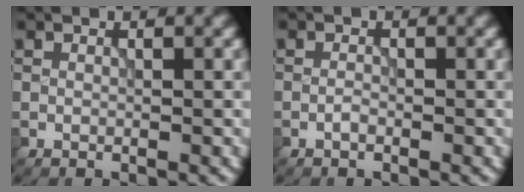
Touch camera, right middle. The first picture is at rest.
{"total": 0.6, "force": [-0.4, 0.2, 0.4], "torque": [-0.007, 0.002, -0.010]}